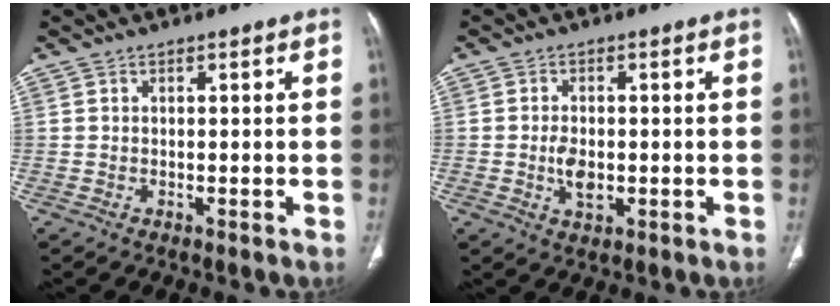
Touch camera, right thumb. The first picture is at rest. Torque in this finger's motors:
{"motor_torque": [1.69, 1.07, 1.00, -0.32, 0.03]}